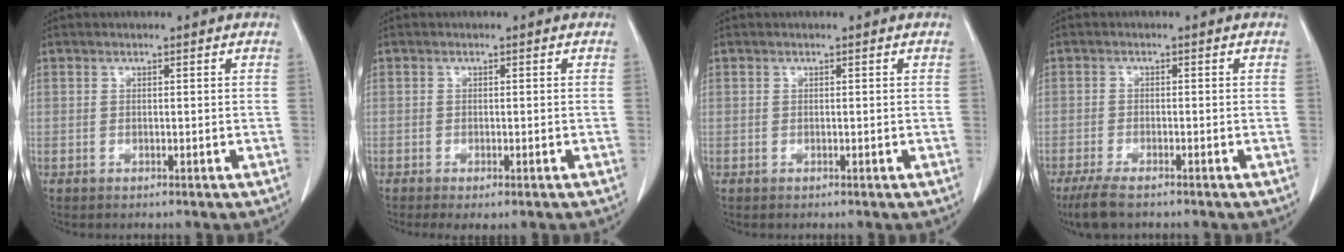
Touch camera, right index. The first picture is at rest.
{"total": 2.3, "force": [-1.5, 0.6, 1.5], "torque": [-0.023, -0.007, -0.021]}
{"total": 0.0}
{"total": 4.8, "force": [-3.6, 0.9, 3.0], "torque": [-0.060, -0.013, -0.060]}